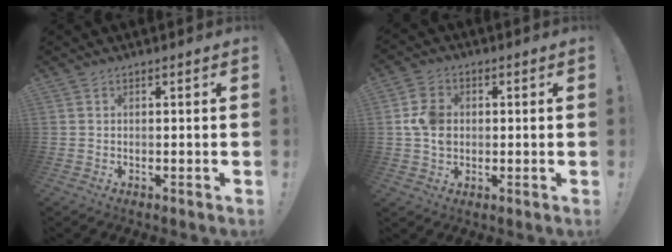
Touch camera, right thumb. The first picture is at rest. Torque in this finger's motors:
{"motor_torque": [1.25, 1.61, 1.00, -0.12, 0.04]}